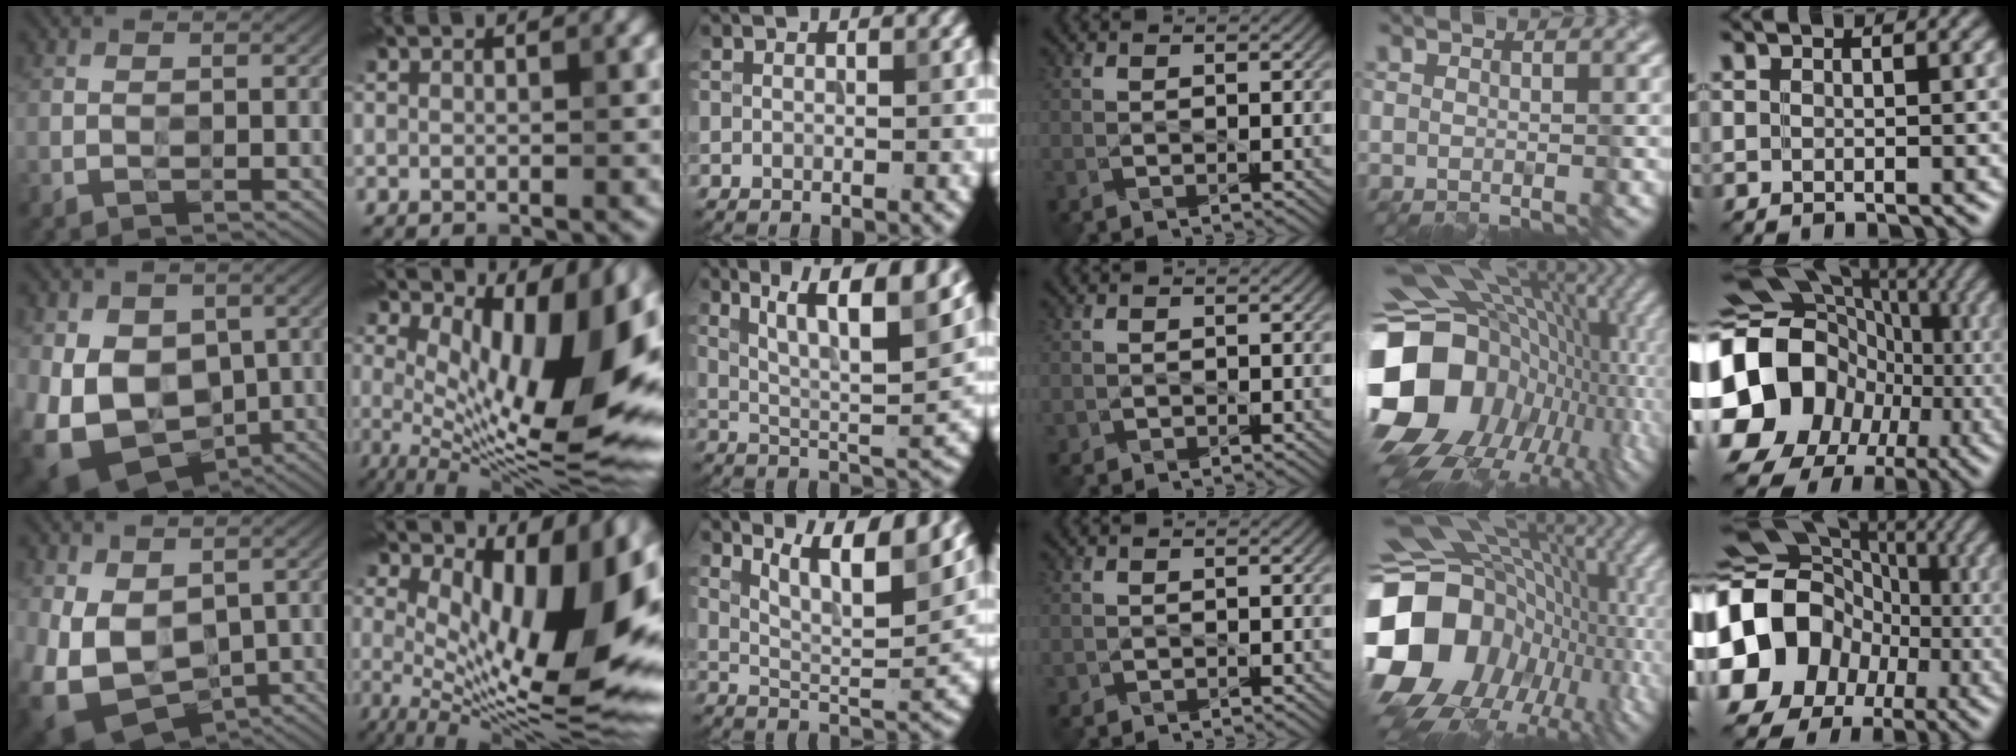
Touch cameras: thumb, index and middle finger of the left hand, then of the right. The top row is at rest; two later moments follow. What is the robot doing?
{"motion": "wipe", "object": "plastic plate"}